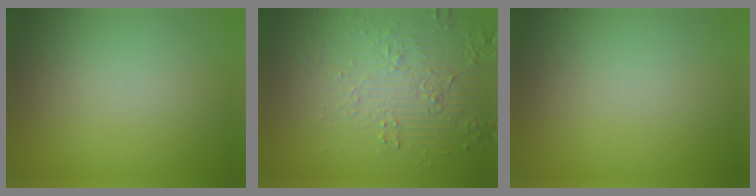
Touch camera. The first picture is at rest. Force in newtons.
{"total": 5.8, "press": 3.8, "slide": 4.4}
{"total": 0.0}